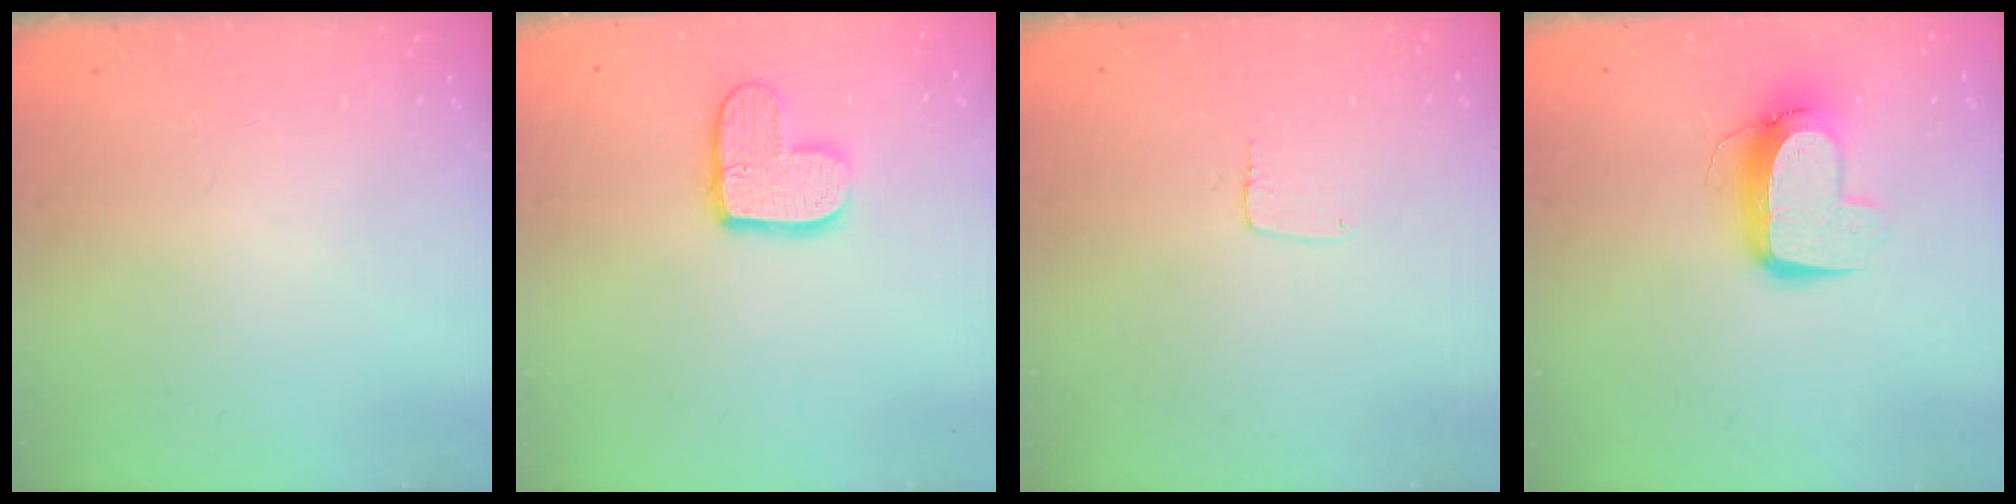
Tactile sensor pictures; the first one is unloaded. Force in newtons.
{"total": 11.0, "press": 10.9, "slide": 0.9}
{"total": 3.7, "press": 3.7, "slide": 0.1}
{"total": 10.9, "press": 10.9, "slide": 1.2}